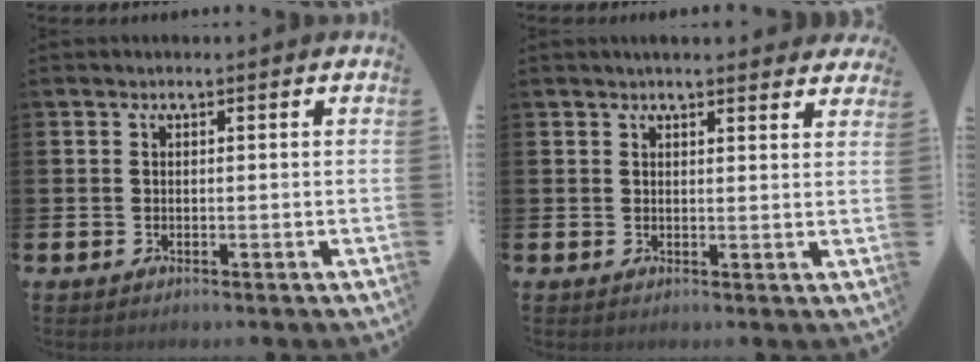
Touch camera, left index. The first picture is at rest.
{"total": 2.5, "force": [2.5, 0.2, 0.3], "torque": [-0.009, -0.007, 0.045]}